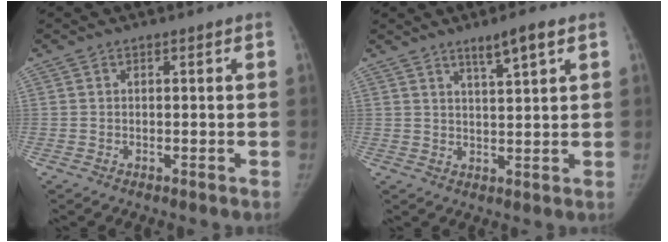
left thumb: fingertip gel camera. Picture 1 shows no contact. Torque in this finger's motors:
{"motor_torque": [0.30, -0.25, 0.48, -0.79, 0.01]}